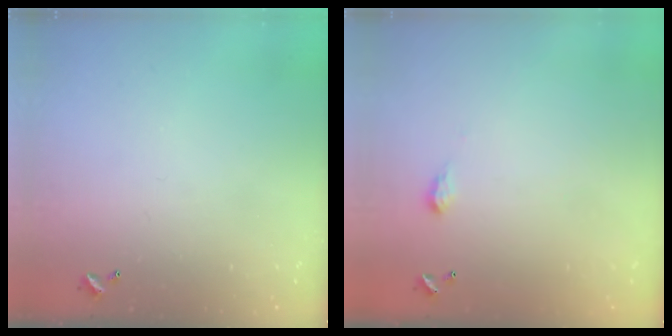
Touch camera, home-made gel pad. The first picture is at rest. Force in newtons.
{"total": 2.0, "press": 2.0, "slide": 0.3}